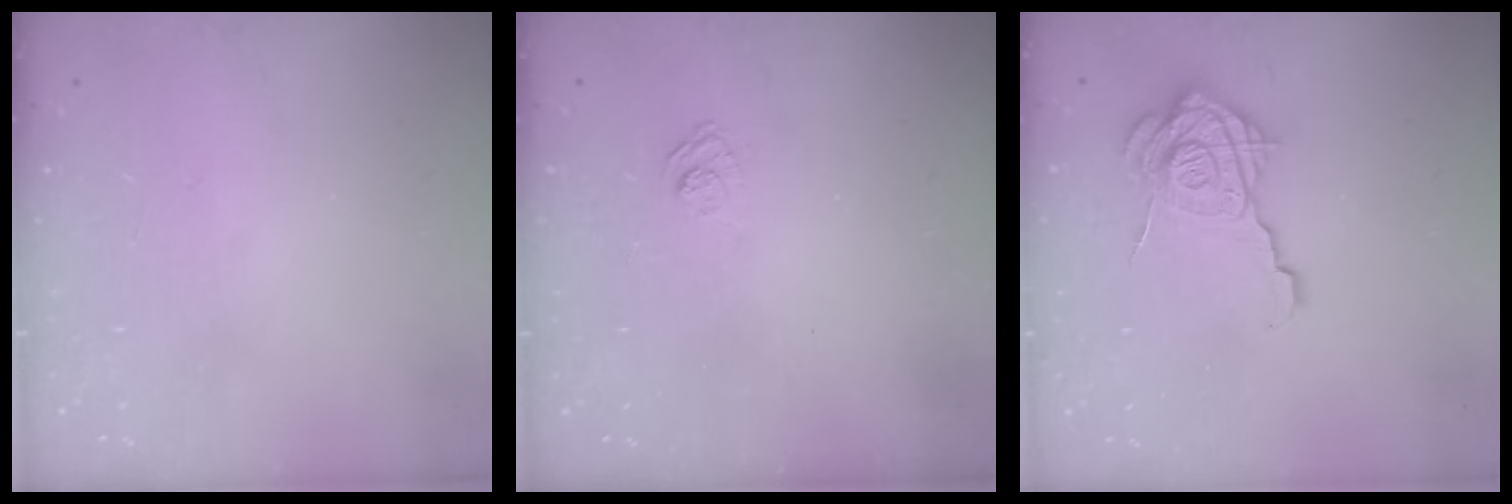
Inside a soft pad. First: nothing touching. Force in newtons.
{"total": 3.1, "press": 2.8, "slide": 1.3}
{"total": 18.2, "press": 18.1, "slide": 2.0}